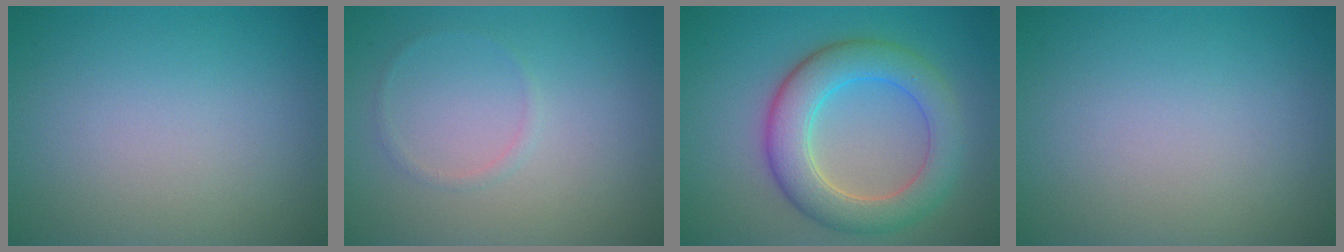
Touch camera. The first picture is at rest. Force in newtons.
{"total": 0.6, "press": 0.6, "slide": 0.1}
{"total": 6.4, "press": 6.4, "slide": 0.3}
{"total": 0.0}